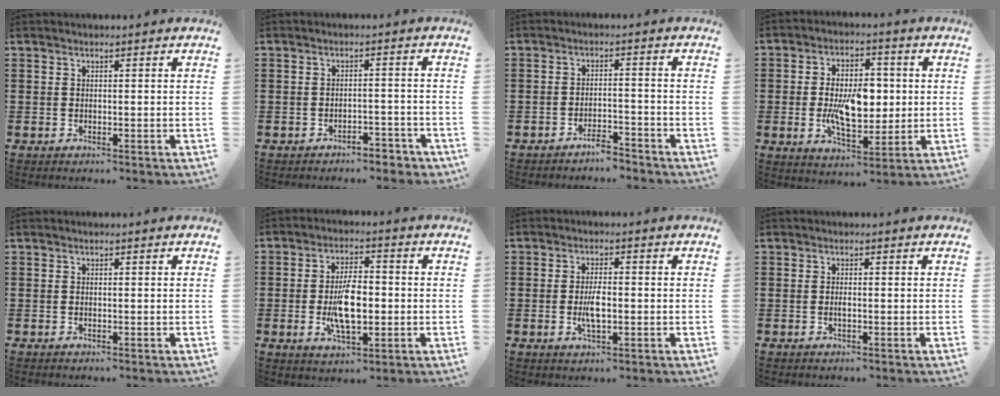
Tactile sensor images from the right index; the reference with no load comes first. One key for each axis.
{"total": 2.7, "fx": -2.6, "fy": 0.5, "fz": 0.6, "tx": -0.016, "ty": 0.002, "tz": -0.053}
{"total": 3.2, "fx": -3.1, "fy": 0.2, "fz": 0.8, "tx": -0.018, "ty": 0.001, "tz": -0.062}
{"total": 9.5, "fx": -0.1, "fy": 5.1, "fz": 8.0, "tx": -0.149, "ty": 0.003, "tz": -0.007}
{"total": 0.0}
{"total": 8.5, "fx": -1.2, "fy": 3.9, "fz": 7.5, "tx": -0.149, "ty": -0.003, "tz": -0.027}
{"total": 4.3, "fx": -0.6, "fy": 1.6, "fz": 3.9, "tx": -0.085, "ty": -0.002, "tz": -0.015}
{"total": 0.8, "fx": -0.1, "fy": 0.3, "fz": 0.8, "tx": -0.016, "ty": -0.002, "tz": -0.001}